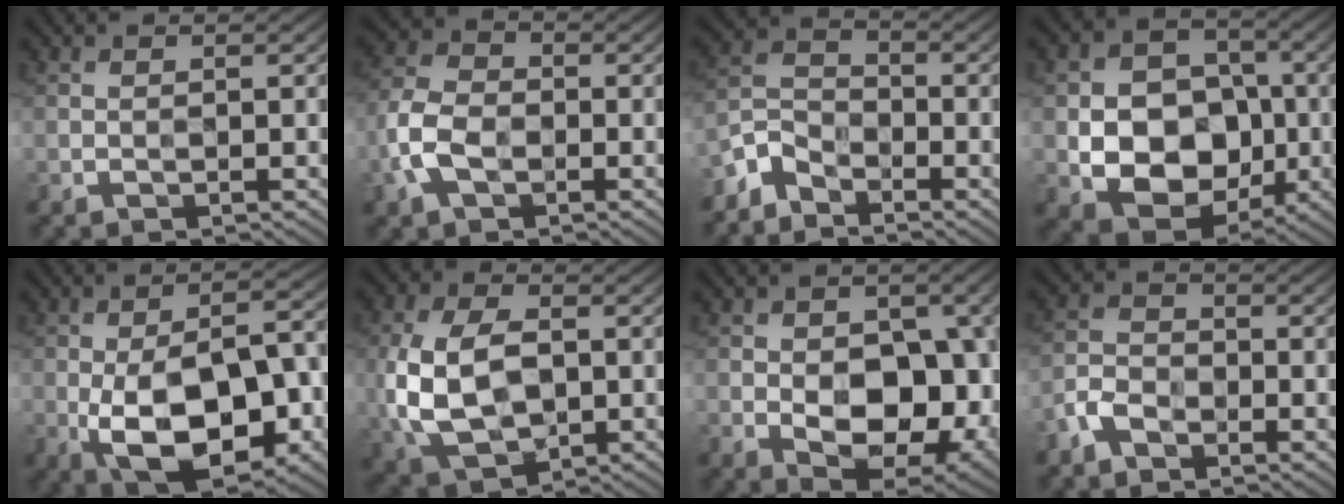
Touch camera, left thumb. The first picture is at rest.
{"total": 7.3, "force": [-2.7, 4.9, 4.7], "torque": [-0.123, 0.000, -0.065]}
{"total": 5.5, "force": [-4.5, 2.6, 1.7], "torque": [-0.038, 0.001, -0.107]}
{"total": 10.7, "force": [-2.0, 8.8, 5.7], "torque": [-0.101, -0.008, -0.053]}
{"total": 14.5, "force": [-5.2, 7.4, 11.3], "torque": [-0.177, -0.013, -0.085]}
{"total": 10.5, "force": [-0.8, 7.0, 7.8], "torque": [-0.202, -0.001, -0.010]}
{"total": 12.9, "force": [-2.8, 8.2, 9.5], "torque": [-0.119, -0.017, -0.030]}
{"total": 4.6, "force": [-3.3, 2.6, 1.9], "torque": [-0.044, 0.003, -0.077]}